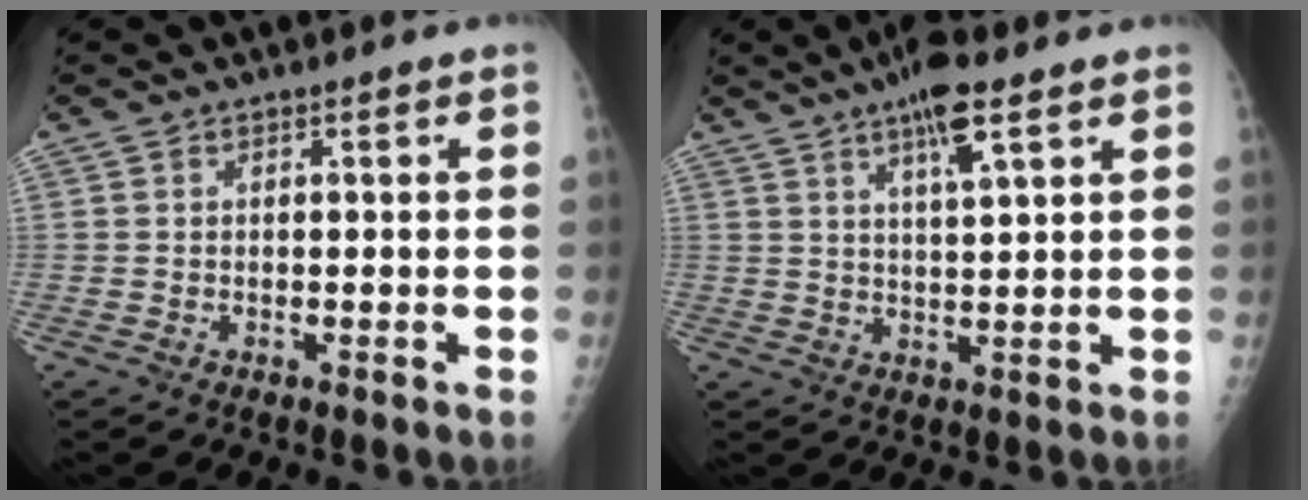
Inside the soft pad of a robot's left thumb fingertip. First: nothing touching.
{"total": 7.9, "force": [4.6, 1.8, 6.1], "torque": [-0.099, -0.018, 0.076]}